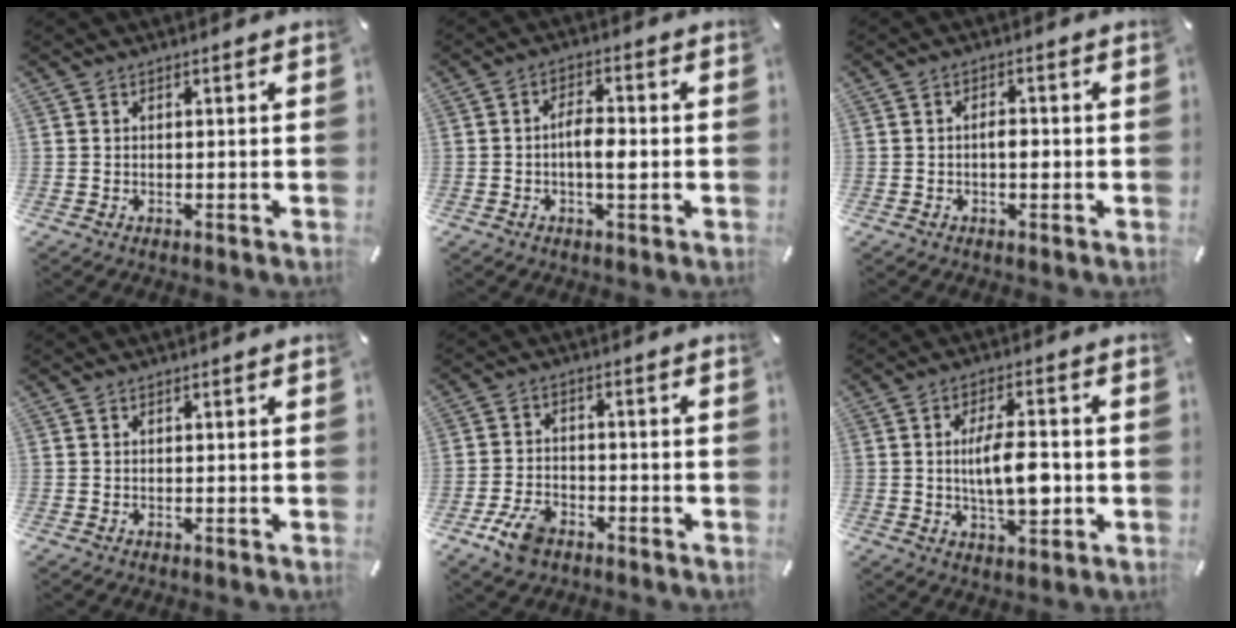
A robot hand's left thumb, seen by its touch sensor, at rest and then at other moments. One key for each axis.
{"total": 5.4, "fx": -0.9, "fy": 2.3, "fz": 4.8, "tx": -0.084, "ty": 0.011, "tz": -0.016}
{"total": 2.9, "fx": -0.5, "fy": 1.4, "fz": 2.5, "tx": -0.047, "ty": 0.007, "tz": -0.011}
{"total": 0.0}
{"total": 7.2, "fx": -4.3, "fy": 4.0, "fz": 4.1, "tx": -0.093, "ty": 0.016, "tz": -0.081}
{"total": 10.5, "fx": -0.7, "fy": 4.6, "fz": 9.4, "tx": -0.163, "ty": -0.006, "tz": -0.018}